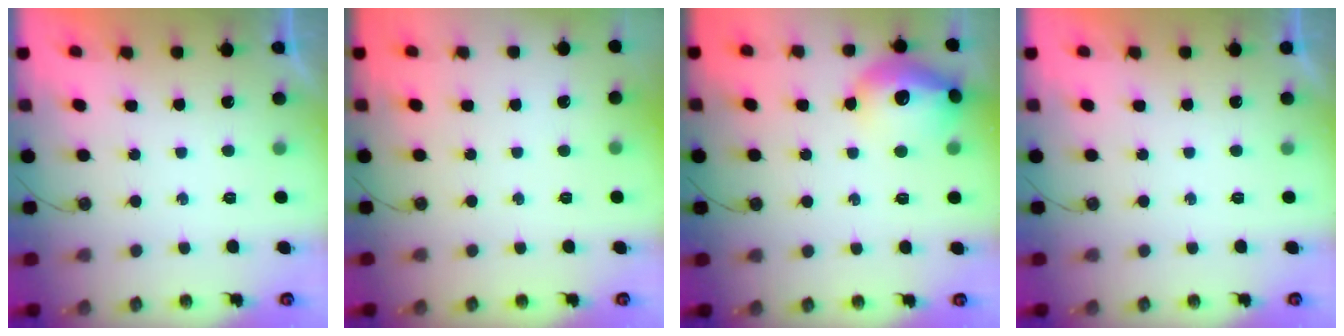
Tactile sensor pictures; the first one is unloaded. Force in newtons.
{"total": 0.0}
{"total": 15.9, "press": 15.8, "slide": 1.1}
{"total": 0.0}